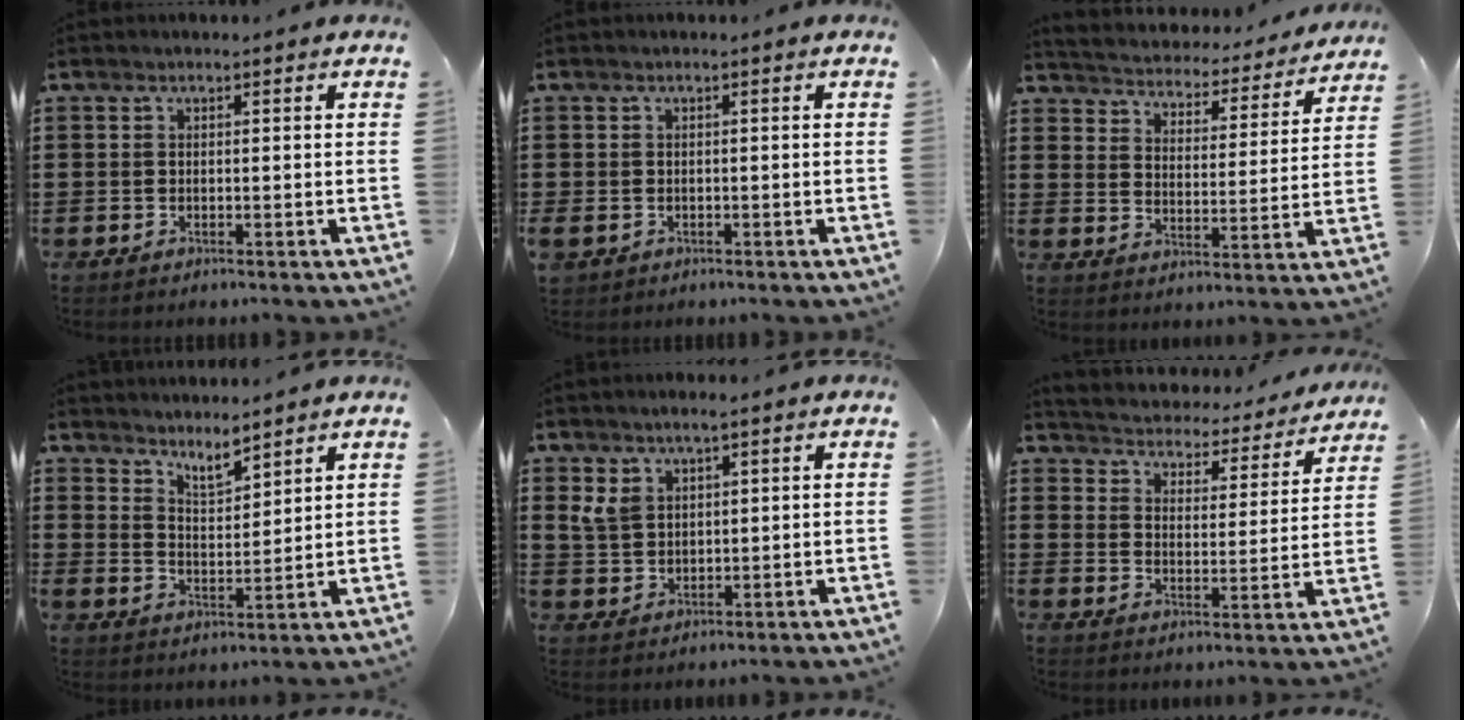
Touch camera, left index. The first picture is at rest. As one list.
[{"total": 0.9, "force": [-0.5, 0.7, 0.1], "torque": [-0.015, 0.001, -0.014]}, {"total": 3.4, "force": [3.4, 0.1, -0.4], "torque": [-0.019, -0.035, 0.049]}, {"total": 4.2, "force": [4.1, 0.2, 0.8], "torque": [-0.029, -0.015, 0.074]}, {"total": 3.8, "force": [2.2, 2.2, 2.1], "torque": [-0.051, 0.008, 0.039]}, {"total": 3.1, "force": [3.1, 0.2, -0.4], "torque": [-0.018, -0.035, 0.044]}]